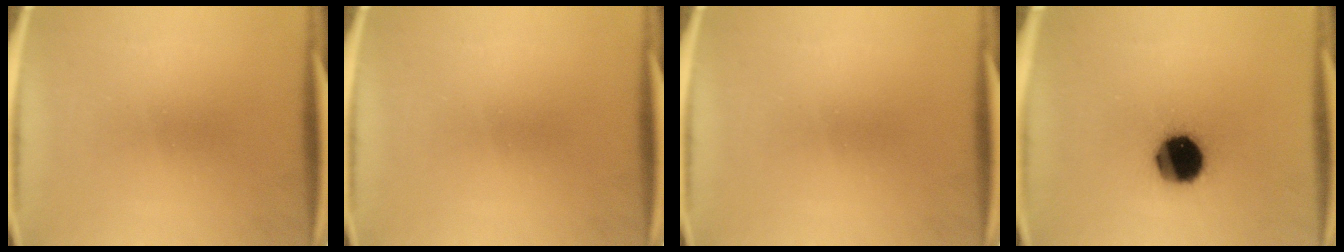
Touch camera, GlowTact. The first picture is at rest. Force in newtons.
{"total": 0.0}
{"total": 0.0}
{"total": 15.9}